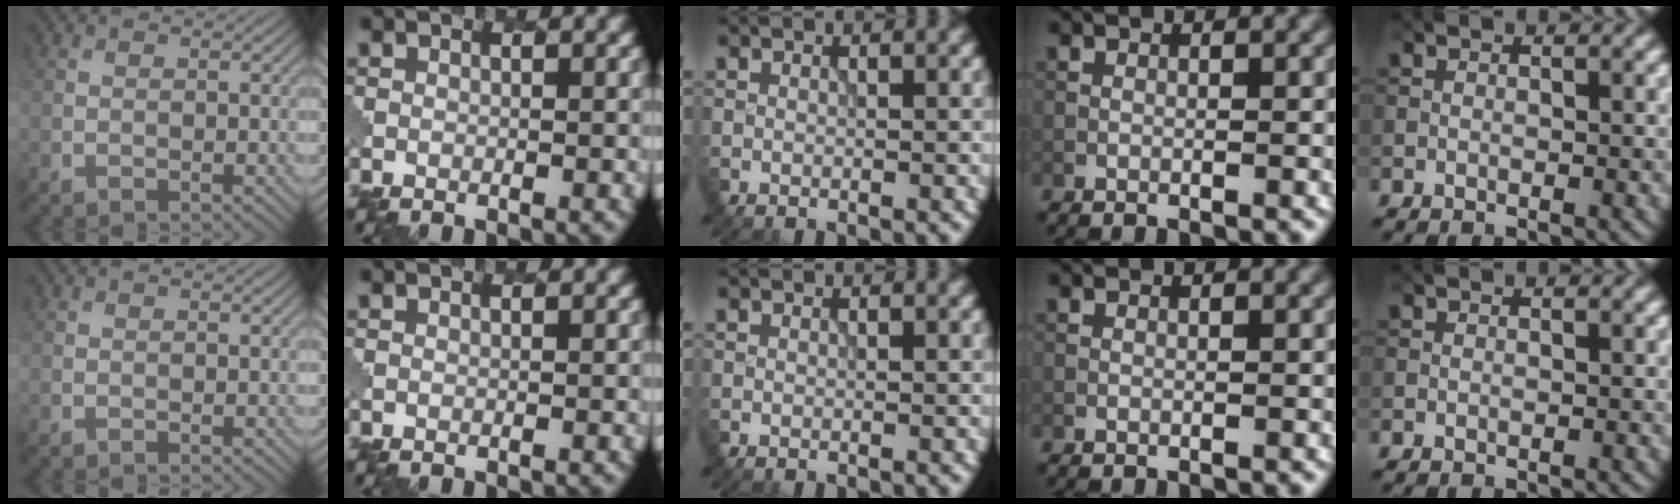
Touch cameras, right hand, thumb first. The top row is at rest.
{}